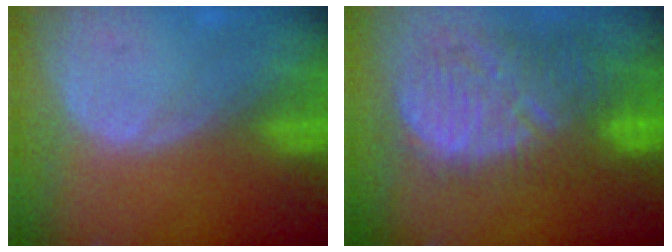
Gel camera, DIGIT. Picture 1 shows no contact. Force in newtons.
{"total": 12.8, "press": 11.3, "slide": 6.0}